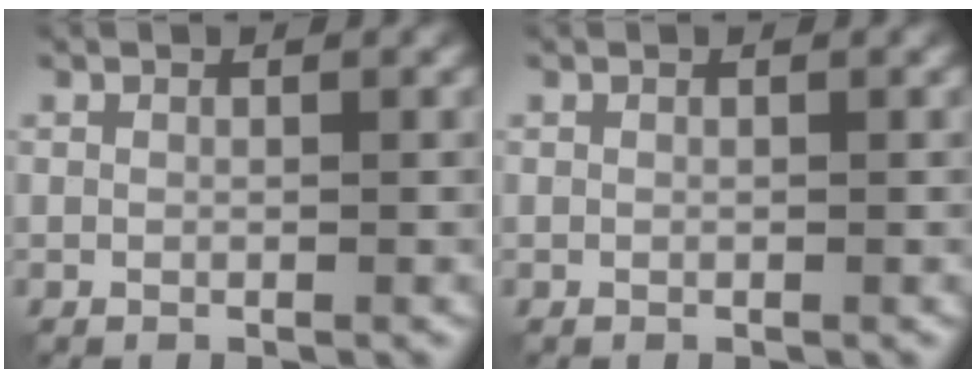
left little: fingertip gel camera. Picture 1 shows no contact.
{"total": 0.0}